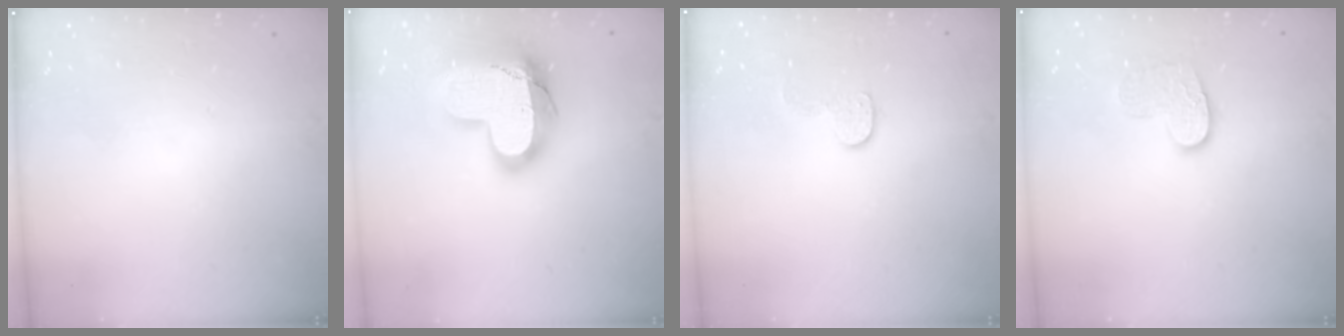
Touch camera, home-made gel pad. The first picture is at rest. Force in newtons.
{"total": 24.2, "press": 24.2, "slide": 1.6}
{"total": 6.1, "press": 6.1, "slide": 0.2}
{"total": 9.5, "press": 9.5, "slide": 0.6}